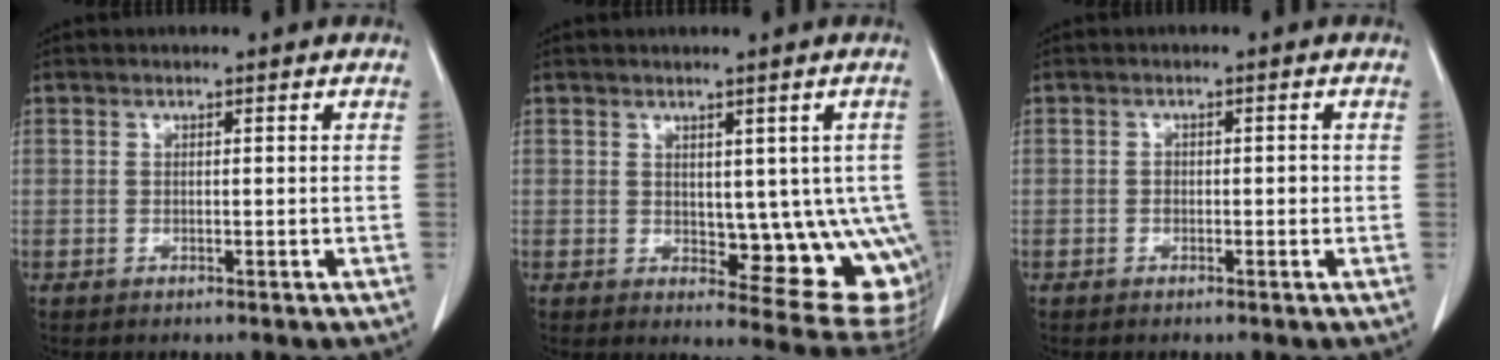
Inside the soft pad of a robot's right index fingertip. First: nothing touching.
{"total": 10.9, "force": [0.2, 5.2, 9.6], "torque": [-0.093, -0.006, 0.015]}
{"total": 1.4, "force": [-0.2, 0.9, 1.1], "torque": [-0.012, 0.005, -0.002]}